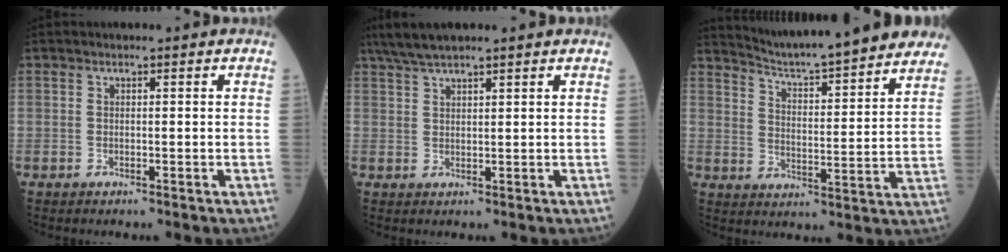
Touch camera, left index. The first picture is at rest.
{"total": 4.9, "force": [4.1, 0.1, 2.8], "torque": [-0.057, 0.025, 0.078]}
{"total": 20.7, "force": [18.9, 1.2, 8.4], "torque": [-0.122, -0.030, 0.251]}